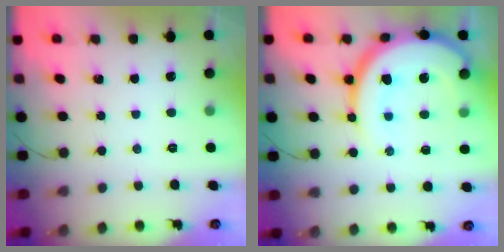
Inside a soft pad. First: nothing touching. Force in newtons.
{"total": 18.1, "press": 18.0, "slide": 1.9}